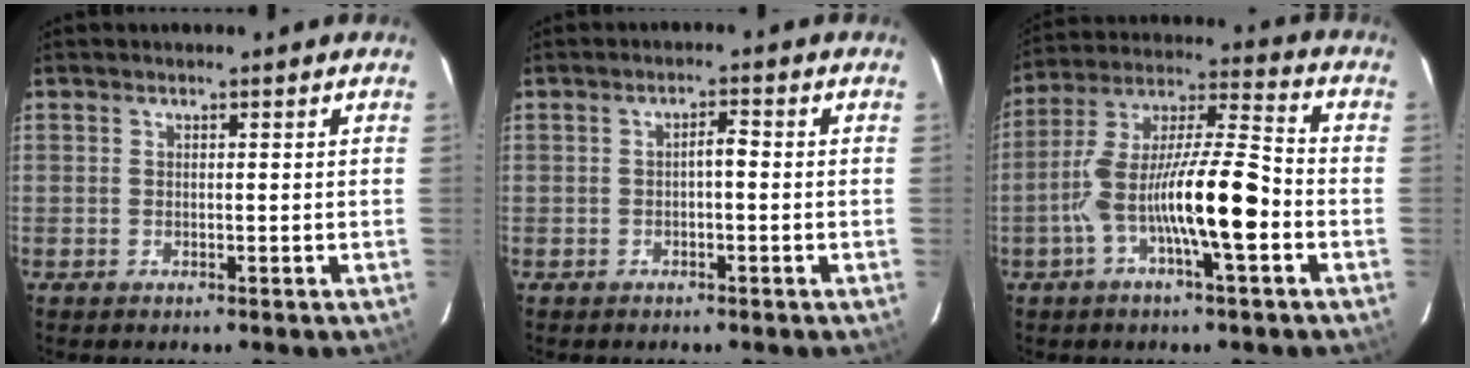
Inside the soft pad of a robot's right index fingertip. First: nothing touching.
{"total": 2.1, "force": [-0.3, 0.6, 2.0], "torque": [-0.033, 0.007, -0.005]}
{"total": 15.5, "force": [-4.4, 2.1, 14.8], "torque": [-0.279, 0.018, -0.079]}